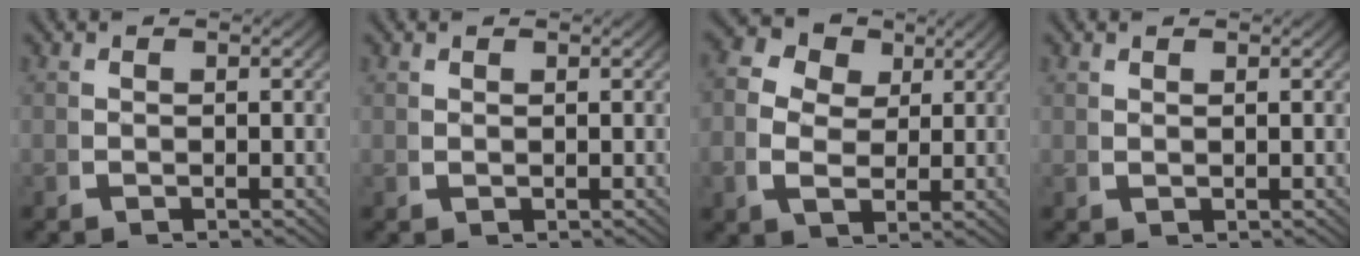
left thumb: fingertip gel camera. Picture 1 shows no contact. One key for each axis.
{"total": 0.5, "fx": 0.5, "fy": -0.1, "fz": 0.0, "tx": -0.002, "ty": 0.000, "tz": 0.015}
{"total": 6.4, "fx": 1.6, "fy": 5.0, "fz": 3.6, "tx": -0.078, "ty": -0.018, "tz": 0.030}
{"total": 0.7, "fx": 0.7, "fy": -0.1, "fz": 0.1, "tx": -0.005, "ty": 0.000, "tz": 0.018}